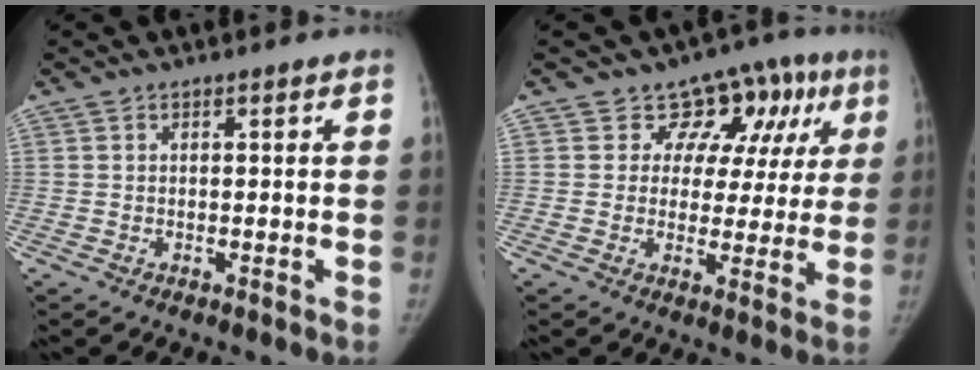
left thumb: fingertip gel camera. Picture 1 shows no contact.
{"total": 11.0, "force": [5.3, 8.6, 4.4], "torque": [0.010, -0.004, 0.059]}